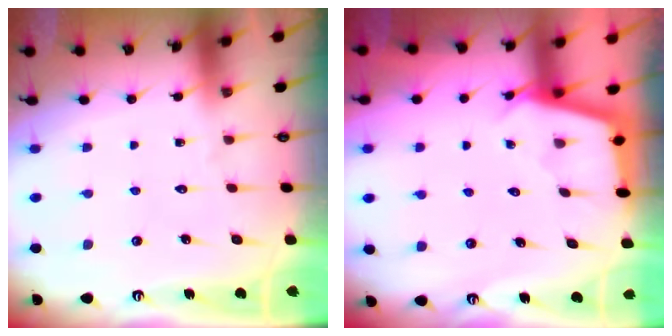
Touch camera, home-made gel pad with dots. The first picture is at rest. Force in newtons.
{"total": 2.9, "press": 2.9, "slide": 0.3}